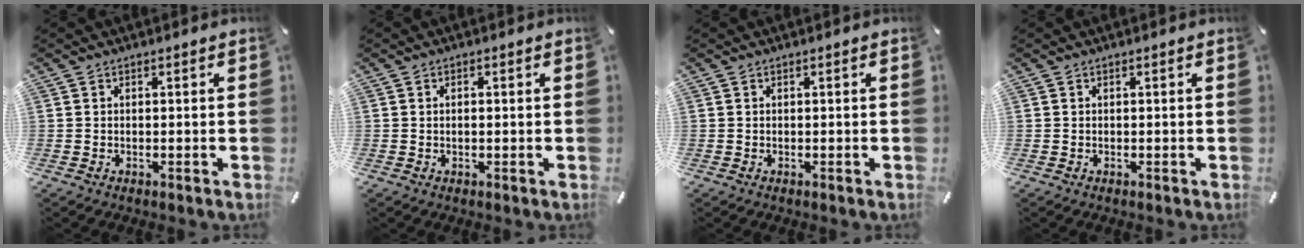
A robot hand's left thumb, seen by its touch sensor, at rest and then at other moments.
{"total": 0.9, "force": [0.0, 0.3, 0.9], "torque": [-0.017, 0.001, -0.001]}
{"total": 0.0}
{"total": 0.0}